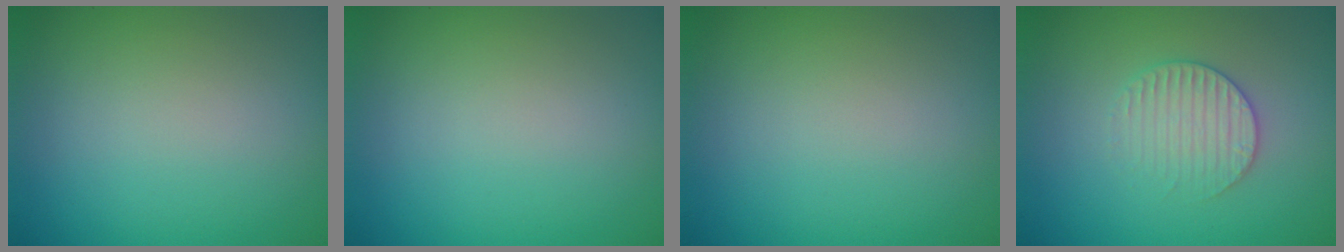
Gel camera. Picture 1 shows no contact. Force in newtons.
{"total": 0.0}
{"total": 0.0}
{"total": 2.8, "press": 2.7, "slide": 0.6}